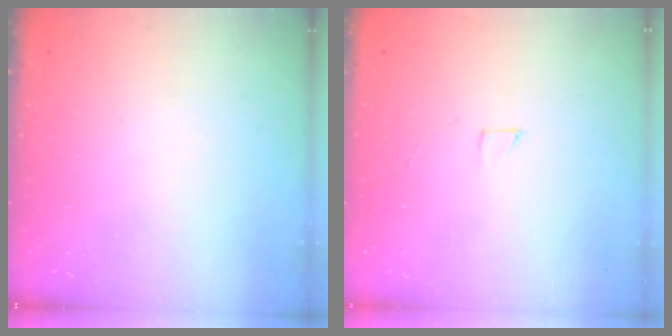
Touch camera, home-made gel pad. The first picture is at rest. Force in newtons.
{"total": 2.0, "press": 2.0, "slide": 0.0}